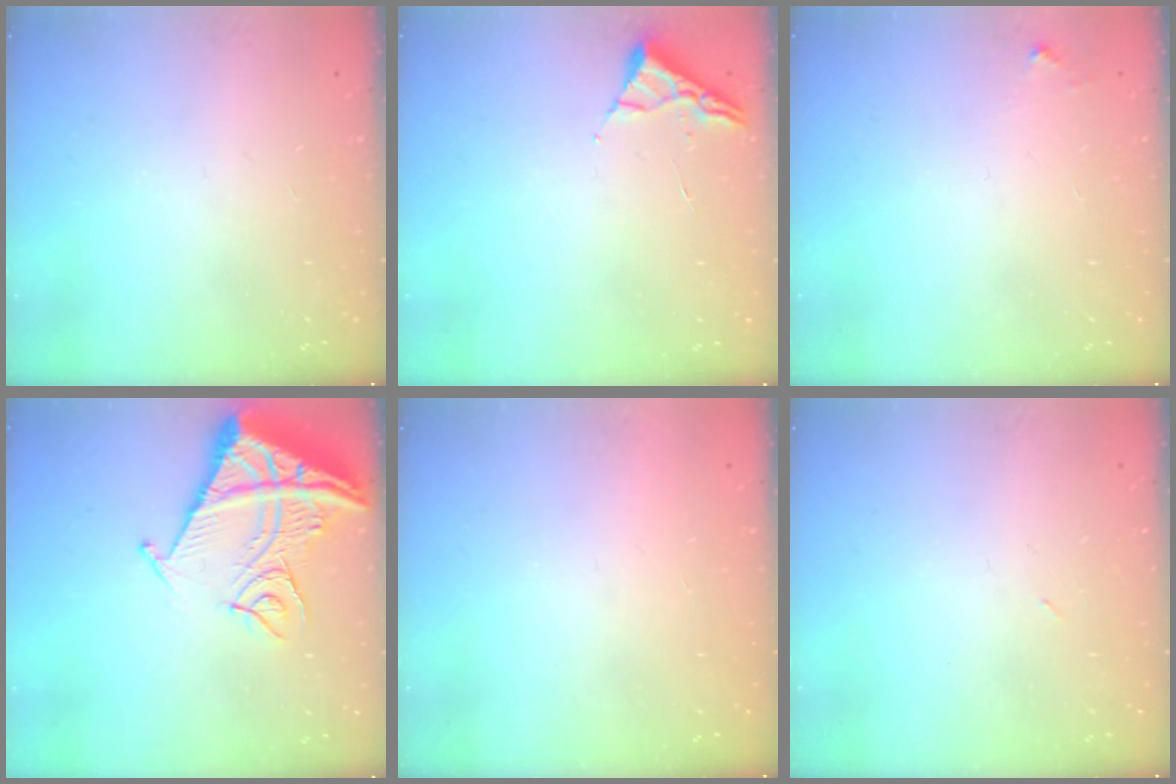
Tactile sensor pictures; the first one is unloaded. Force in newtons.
{"total": 3.1, "press": 3.0, "slide": 0.4}
{"total": 2.8, "press": 2.8, "slide": 0.2}
{"total": 15.9, "press": 15.8, "slide": 1.8}
{"total": 1.6, "press": 1.5, "slide": 0.1}
{"total": 2.4, "press": 2.3, "slide": 0.8}